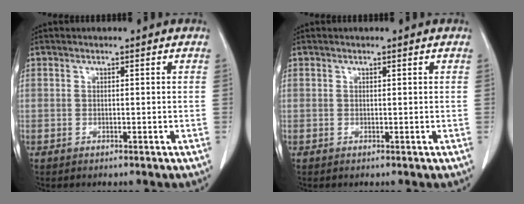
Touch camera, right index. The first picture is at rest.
{"total": 0.0}